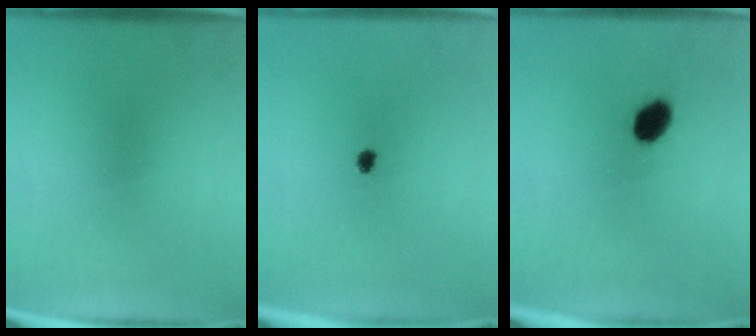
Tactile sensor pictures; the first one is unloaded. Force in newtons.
{"total": 1.2}
{"total": 5.1}